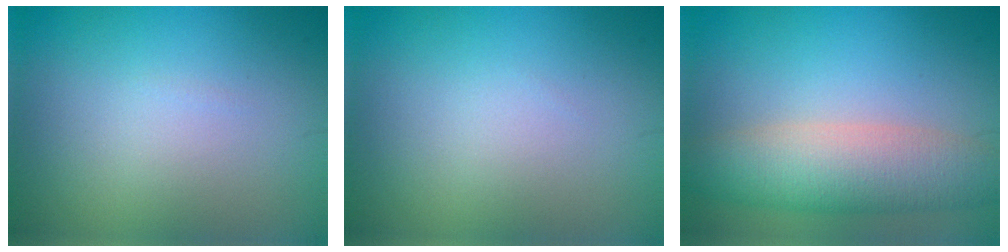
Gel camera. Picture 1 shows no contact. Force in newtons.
{"total": 0.0}
{"total": 6.0, "press": 6.0, "slide": 0.4}